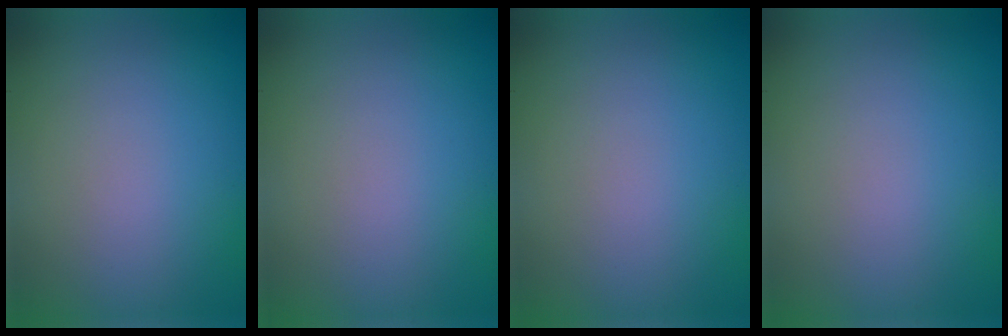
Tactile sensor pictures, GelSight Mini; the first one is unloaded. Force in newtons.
{"total": 0.0}
{"total": 0.0}
{"total": 0.0}